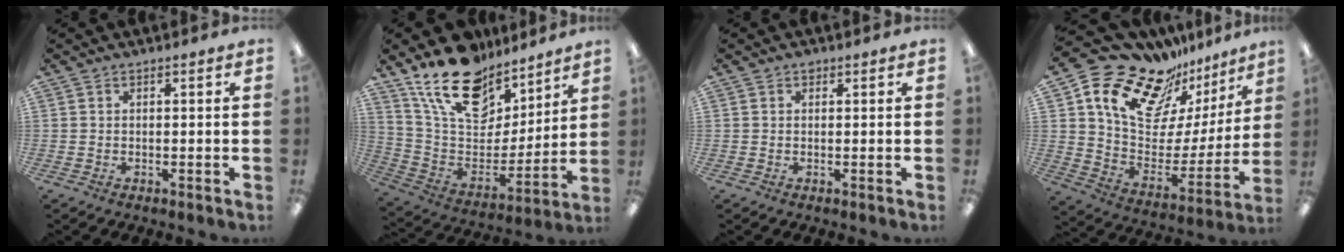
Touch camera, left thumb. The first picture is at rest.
{"total": 20.1, "force": [14.8, 10.4, 8.7], "torque": [-0.169, -0.092, 0.272]}
{"total": 0.9, "force": [0.5, 0.6, 0.4], "torque": [-0.002, -0.001, 0.006]}
{"total": 19.0, "force": [13.6, 10.8, 7.8], "torque": [-0.140, -0.105, 0.239]}